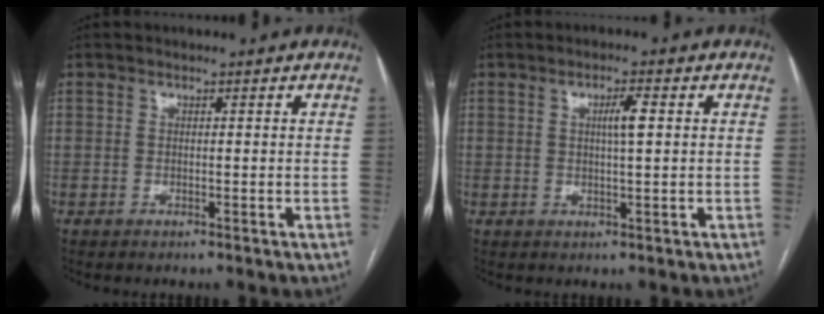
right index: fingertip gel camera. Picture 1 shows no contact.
{"total": 2.9, "force": [0.6, 0.1, 2.9], "torque": [-0.050, 0.002, 0.011]}